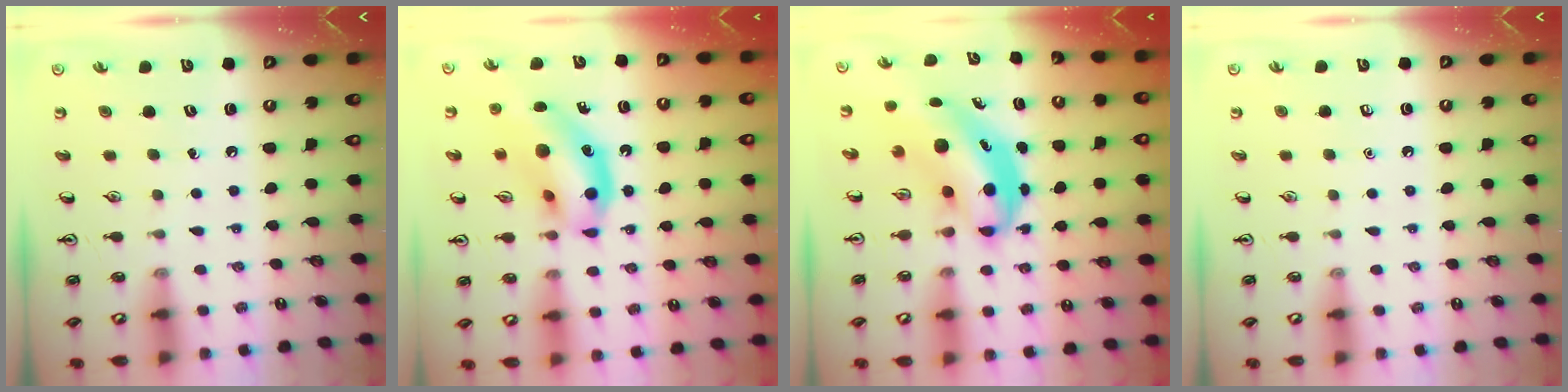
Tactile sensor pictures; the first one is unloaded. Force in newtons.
{"total": 14.2, "press": 13.5, "slide": 4.2}
{"total": 6.7, "press": 6.5, "slide": 1.6}
{"total": 0.0}